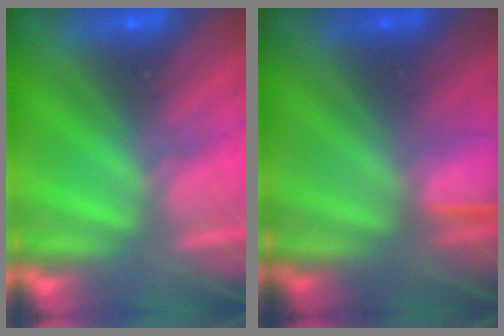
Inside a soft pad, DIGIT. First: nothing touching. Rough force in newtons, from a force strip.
{"total": 1.4}